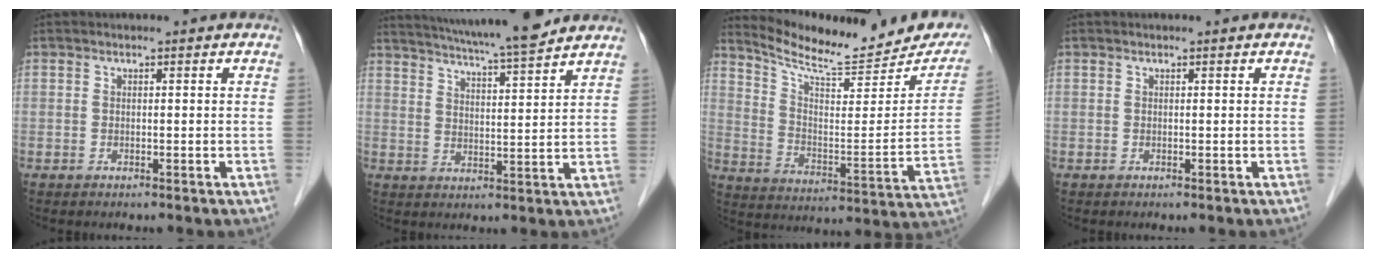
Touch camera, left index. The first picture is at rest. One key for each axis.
{"total": 14.3, "fx": 12.7, "fy": 0.2, "fz": 6.6, "tx": -0.117, "ty": 0.010, "tz": 0.188}
{"total": 19.1, "fx": 17.6, "fy": 3.3, "fz": 6.6, "tx": -0.101, "ty": -0.052, "tz": 0.245}
{"total": 0.0}